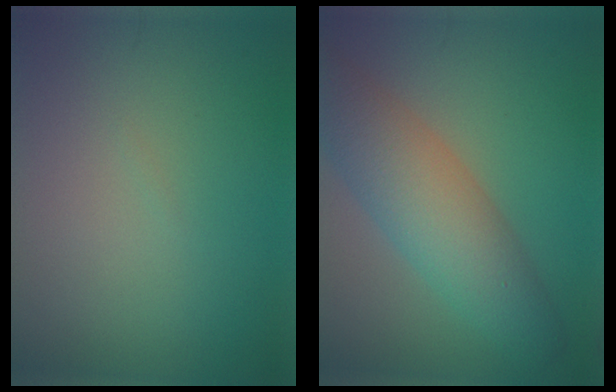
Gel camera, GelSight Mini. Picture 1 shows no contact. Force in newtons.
{"total": 6.7, "press": 6.7, "slide": 0.3}